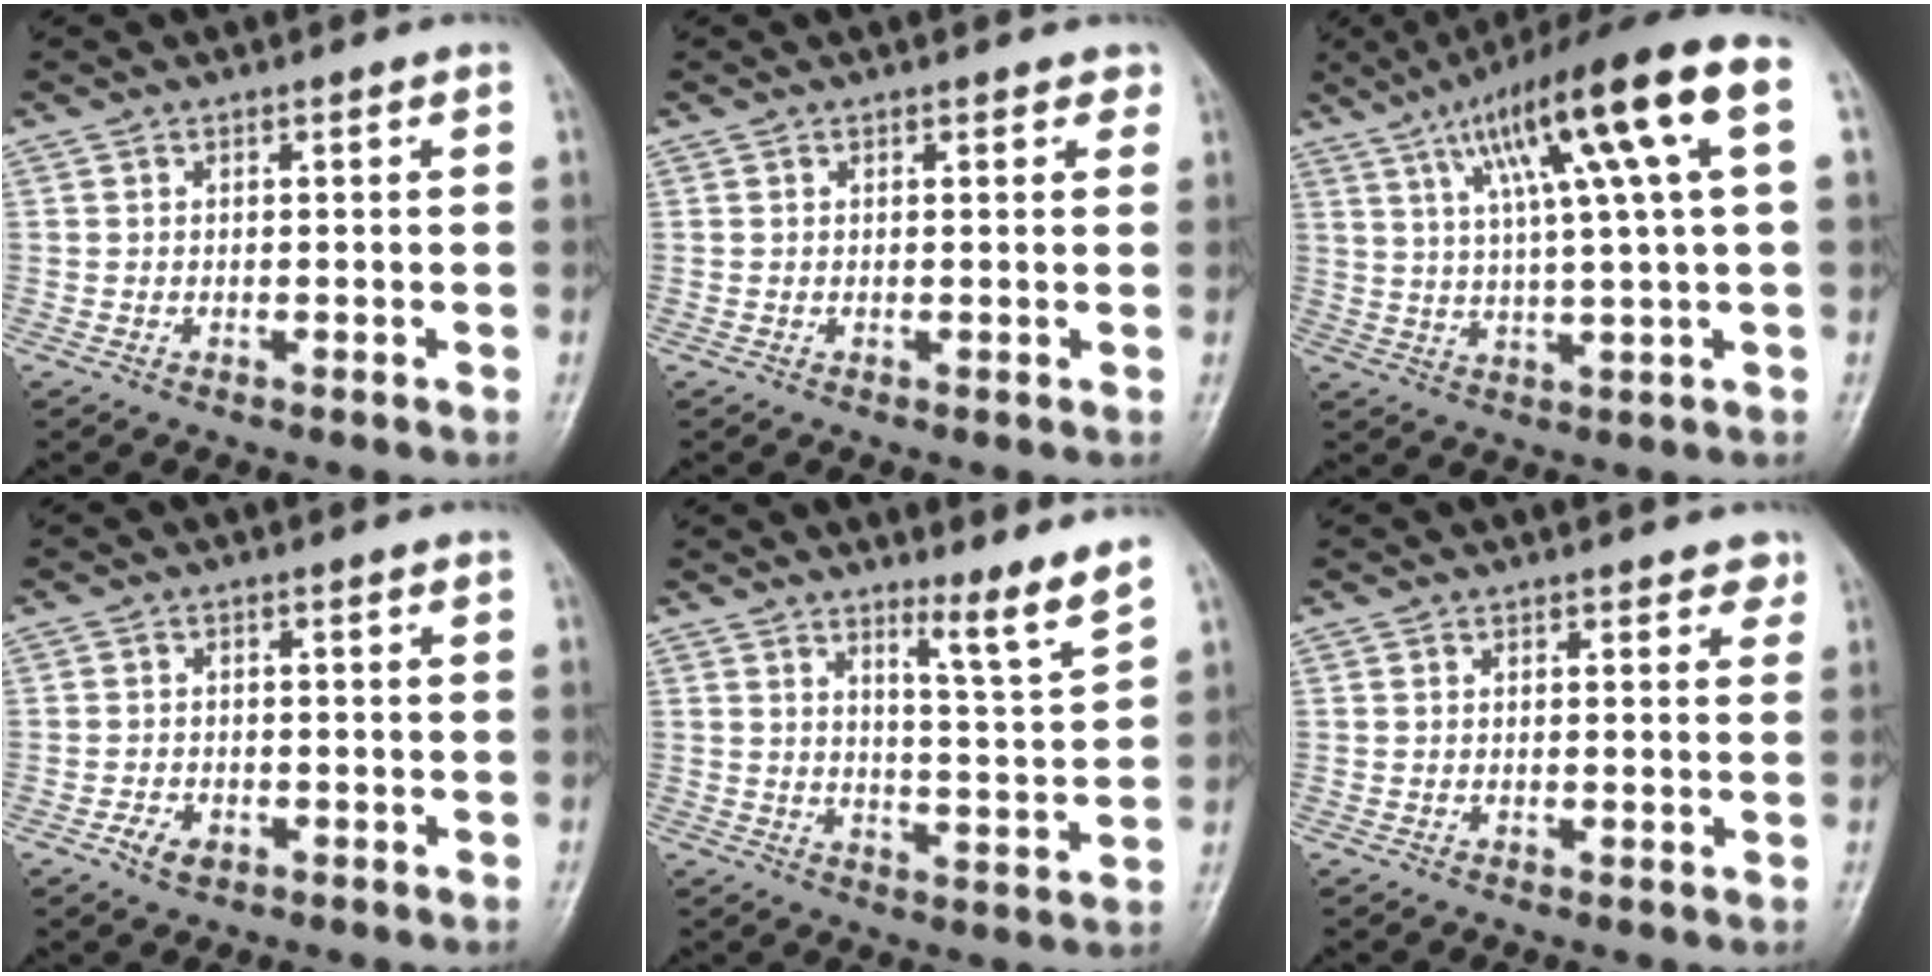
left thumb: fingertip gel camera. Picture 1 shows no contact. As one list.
[{"total": 1.5, "force": [1.0, 0.8, 0.8], "torque": [0.004, -0.002, 0.006]}, {"total": 18.3, "force": [6.7, 2.0, 16.9], "torque": [-0.269, 0.016, 0.104]}, {"total": 3.0, "force": [-1.6, 1.9, 1.7], "torque": [-0.030, 0.008, -0.025]}, {"total": 6.8, "force": [5.2, -0.7, 4.3], "torque": [-0.063, -0.062, 0.084]}, {"total": 1.9, "force": [1.2, 1.1, 0.9], "torque": [0.007, -0.003, 0.009]}]